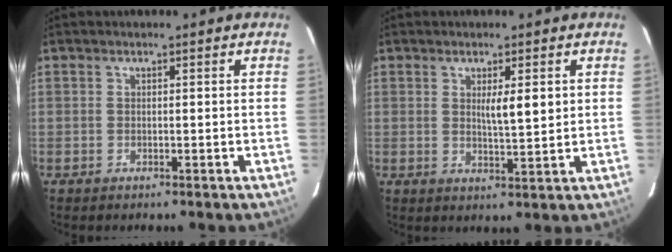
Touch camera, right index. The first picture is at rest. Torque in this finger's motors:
{"motor_torque": [0.33, 0.30, 0.10, 0.07]}